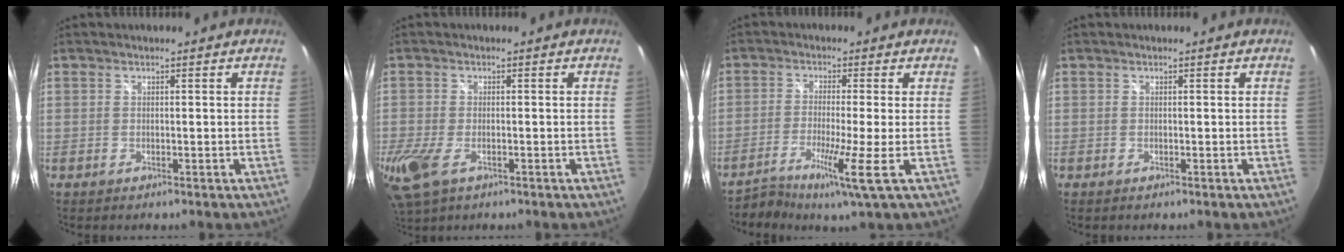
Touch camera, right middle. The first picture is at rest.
{"total": 9.4, "force": [-4.1, 5.2, 6.7], "torque": [-0.160, -0.034, -0.073]}
{"total": 5.8, "force": [-2.7, -1.0, 5.1], "torque": [-0.118, -0.012, -0.059]}
{"total": 0.0}